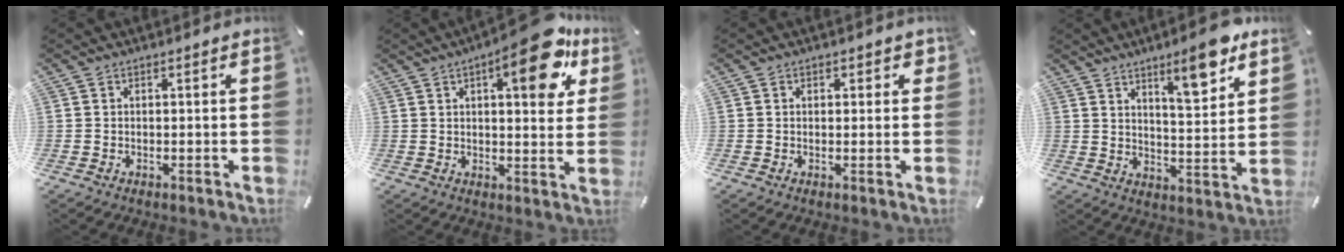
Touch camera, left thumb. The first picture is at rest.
{"total": 15.8, "force": [8.3, 5.7, 12.2], "torque": [-0.157, -0.038, 0.126]}
{"total": 1.5, "force": [0.3, 1.2, 0.8], "torque": [-0.001, 0.000, 0.000]}
{"total": 11.4, "force": [8.1, 3.2, 7.4], "torque": [-0.097, -0.051, 0.132]}